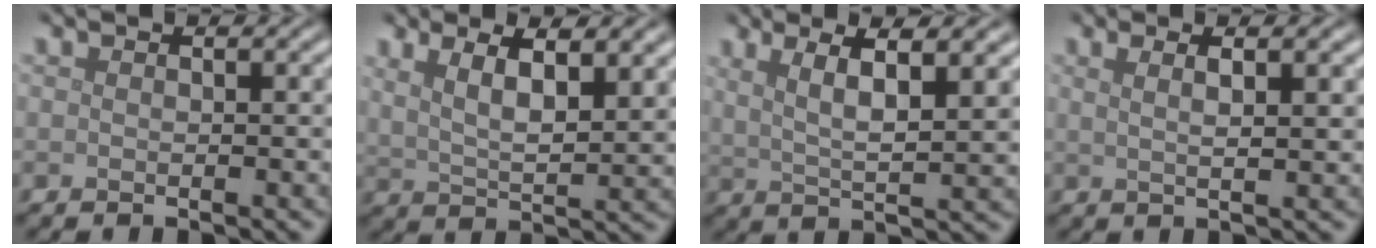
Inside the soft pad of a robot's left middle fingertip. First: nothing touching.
{"total": 5.5, "force": [2.8, 1.7, 4.4], "torque": [-0.077, 0.002, 0.044]}
{"total": 5.9, "force": [2.8, 1.2, 5.1], "torque": [-0.084, 0.003, 0.051]}
{"total": 4.0, "force": [1.8, 1.3, 3.3], "torque": [-0.029, 0.007, 0.007]}